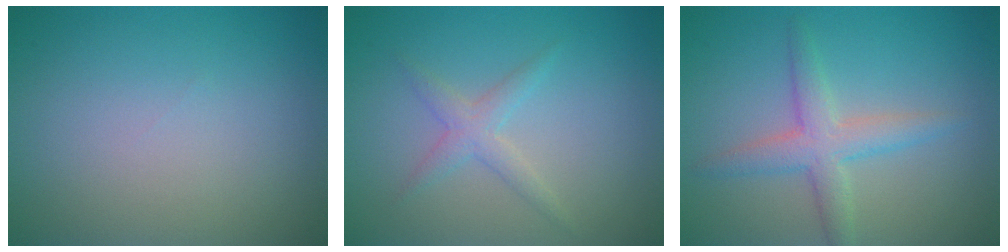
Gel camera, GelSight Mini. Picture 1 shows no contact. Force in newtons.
{"total": 1.8, "press": 1.8, "slide": 0.1}
{"total": 3.3, "press": 3.3, "slide": 0.0}